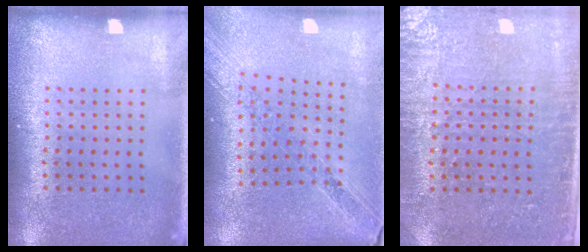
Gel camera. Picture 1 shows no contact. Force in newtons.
{"total": 1.1, "press": 1.1, "slide": 0.3}
{"total": 3.4, "press": 3.1, "slide": 1.3}